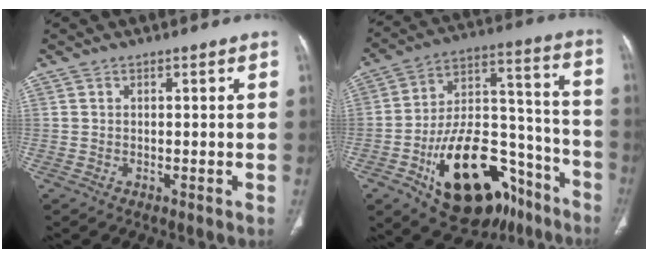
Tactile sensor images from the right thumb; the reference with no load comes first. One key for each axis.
{"total": 27.5, "fx": -13.7, "fy": 15.0, "fz": 18.6, "tx": -0.268, "ty": 0.085, "tz": -0.207}